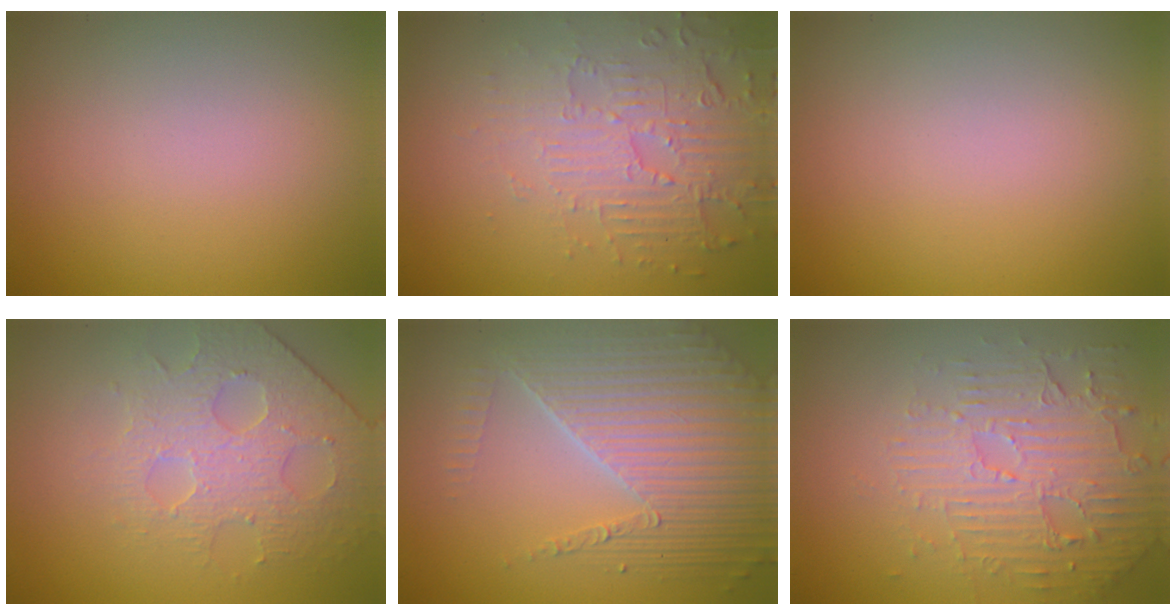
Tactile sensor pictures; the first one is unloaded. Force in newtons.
{"total": 5.8, "press": 3.7, "slide": 4.4}
{"total": 0.0}
{"total": 4.1, "press": 3.6, "slide": 1.9}
{"total": 6.7, "press": 5.0, "slide": 4.5}
{"total": 5.8, "press": 3.7, "slide": 4.5}